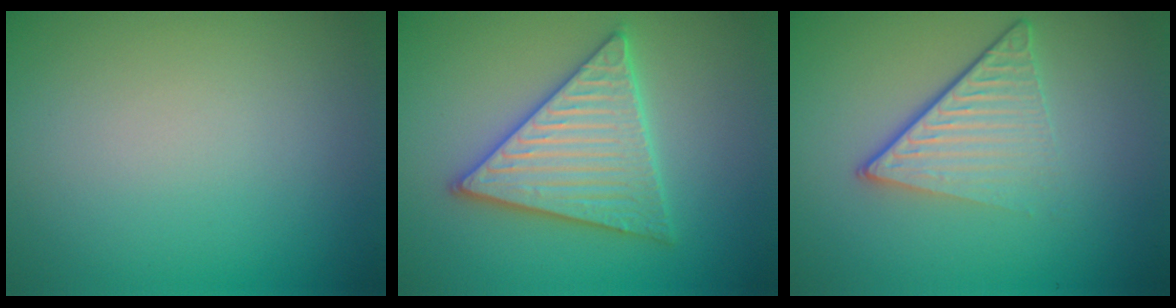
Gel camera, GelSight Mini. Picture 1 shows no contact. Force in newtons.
{"total": 5.7, "press": 5.6, "slide": 0.6}
{"total": 5.0, "press": 3.0, "slide": 4.0}